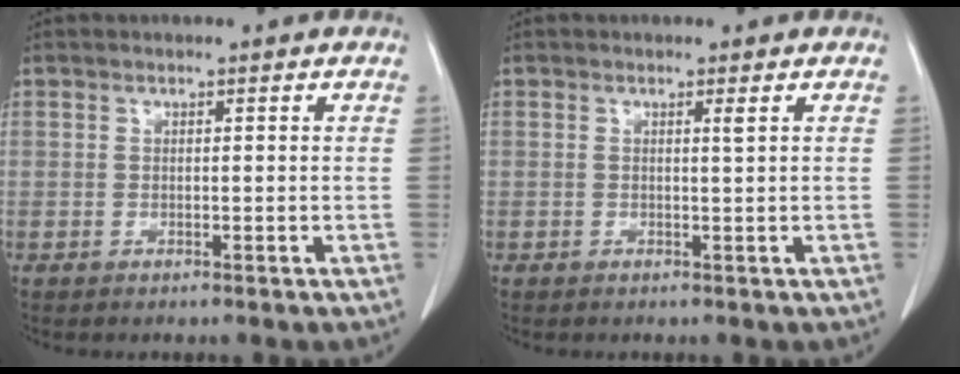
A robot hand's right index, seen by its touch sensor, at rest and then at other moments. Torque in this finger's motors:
{"motor_torque": [-0.03, -0.01, -0.02, 0.00]}